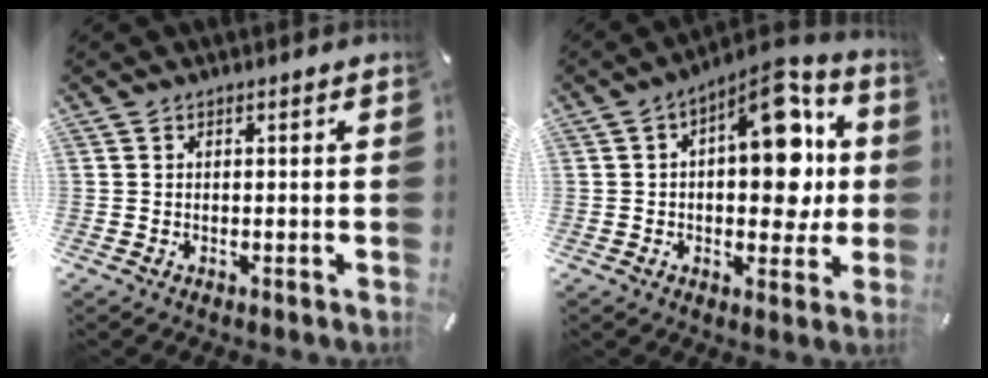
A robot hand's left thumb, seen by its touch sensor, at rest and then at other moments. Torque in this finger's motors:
{"motor_torque": [2.45, 2.45, 0.23, -0.03, 0.15]}